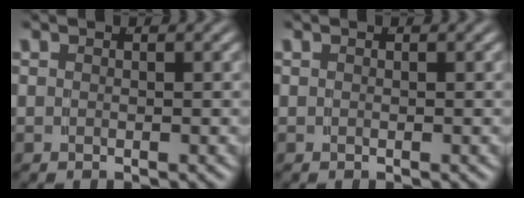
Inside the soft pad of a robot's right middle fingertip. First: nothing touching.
{"total": 0.0}